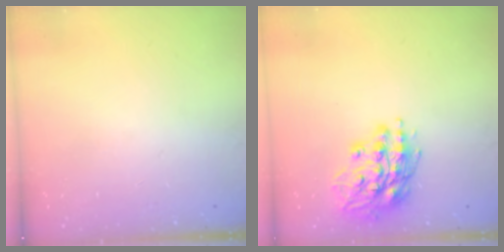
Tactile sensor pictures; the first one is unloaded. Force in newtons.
{"total": 16.0, "press": 16.0, "slide": 1.4}